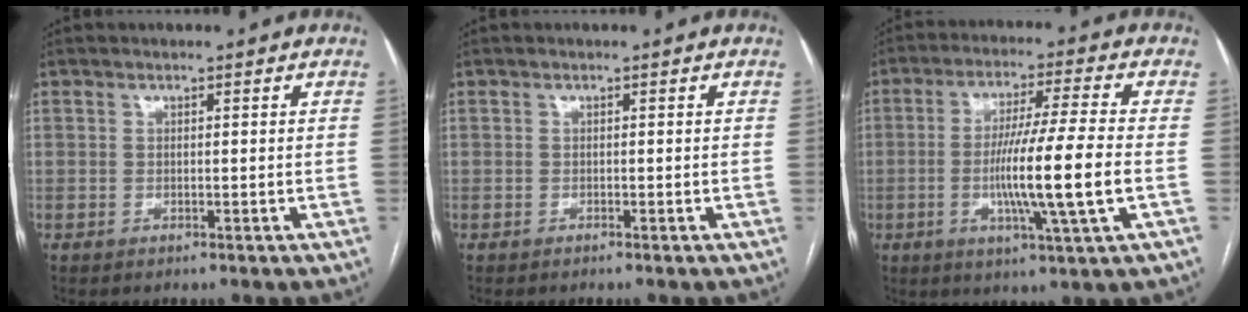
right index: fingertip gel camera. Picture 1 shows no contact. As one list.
[{"total": 0.0}, {"total": 12.7, "force": [-2.3, -1.1, 12.4], "torque": [-0.230, -0.013, -0.047]}]